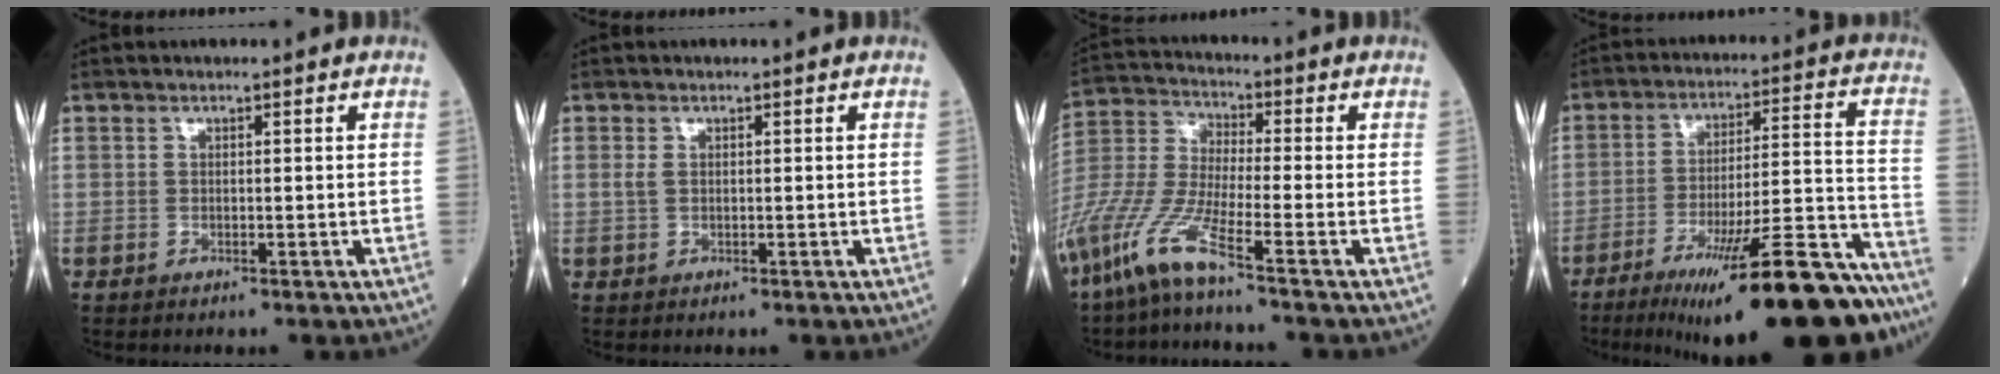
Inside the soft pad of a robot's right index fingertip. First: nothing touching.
{"total": 0.9, "force": [0.2, 0.6, 0.7], "torque": [-0.021, 0.005, 0.004]}
{"total": 13.3, "force": [-8.8, 0.1, 10.0], "torque": [-0.227, -0.026, -0.180]}
{"total": 23.7, "force": [-17.6, 1.9, 15.8], "torque": [-0.168, 0.008, -0.273]}